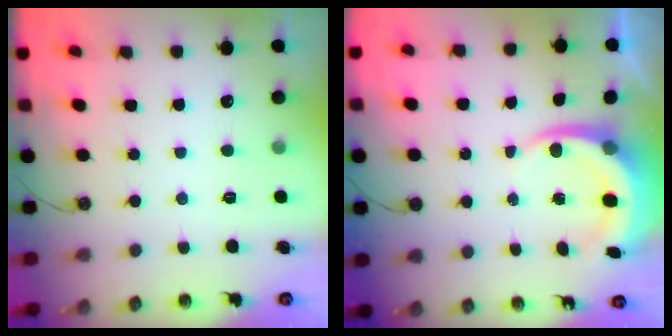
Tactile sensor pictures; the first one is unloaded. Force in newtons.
{"total": 7.3, "press": 7.2, "slide": 1.3}